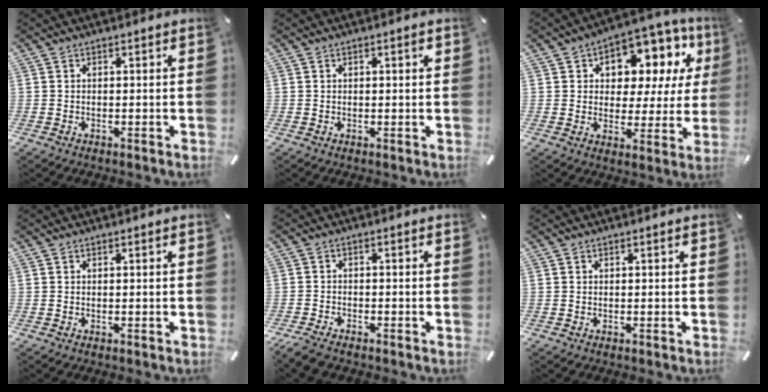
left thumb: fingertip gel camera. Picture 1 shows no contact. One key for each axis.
{"total": 0.8, "fx": 0.4, "fy": 0.4, "fz": 0.6, "tx": -0.013, "ty": 0.004, "tz": 0.006}
{"total": 11.0, "fx": 5.5, "fy": 7.7, "fz": 5.7, "tx": -0.079, "ty": -0.045, "tz": 0.096}
{"total": 0.0}
{"total": 2.8, "fx": -2.5, "fy": 0.7, "fz": 1.0, "tx": -0.036, "ty": 0.005, "tz": -0.054}
{"total": 0.0}